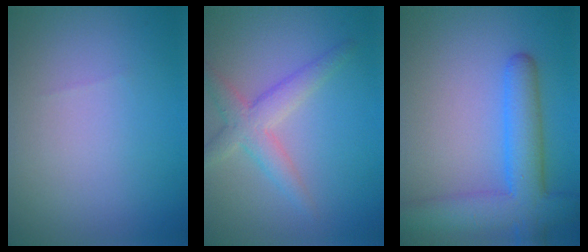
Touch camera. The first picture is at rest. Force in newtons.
{"total": 3.6, "press": 3.6, "slide": 0.2}
{"total": 6.8, "press": 6.8, "slide": 0.4}